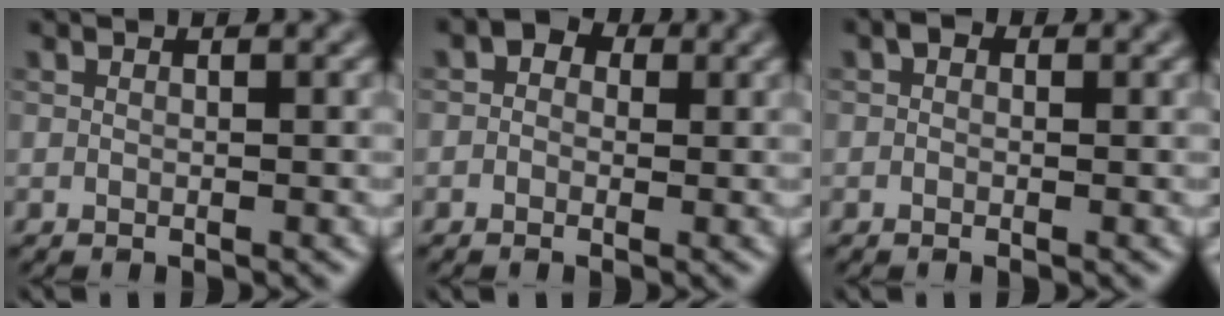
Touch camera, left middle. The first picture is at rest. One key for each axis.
{"total": 2.9, "fx": 0.7, "fy": 2.3, "fz": 1.5, "tx": -0.009, "ty": 0.005, "tz": -0.024}
{"total": 0.9, "fx": 0.2, "fy": 0.7, "fz": 0.5, "tx": -0.011, "ty": -0.001, "tz": -0.006}